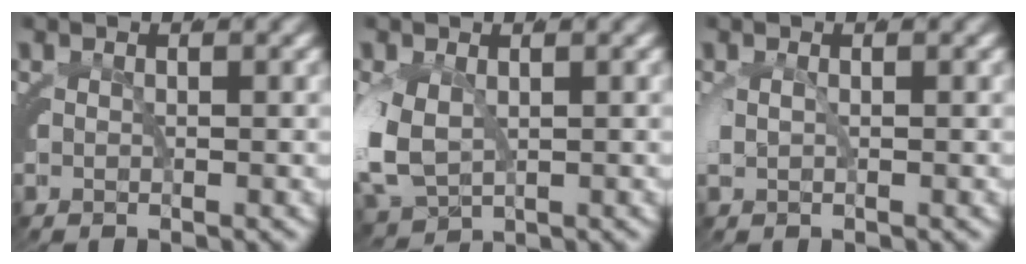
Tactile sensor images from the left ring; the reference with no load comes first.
{"total": 5.0, "force": [-0.4, 3.9, 3.1], "torque": [-0.103, -0.035, 0.017]}
{"total": 0.7, "force": [0.0, 0.0, 0.7], "torque": [-0.033, -0.007, 0.009]}